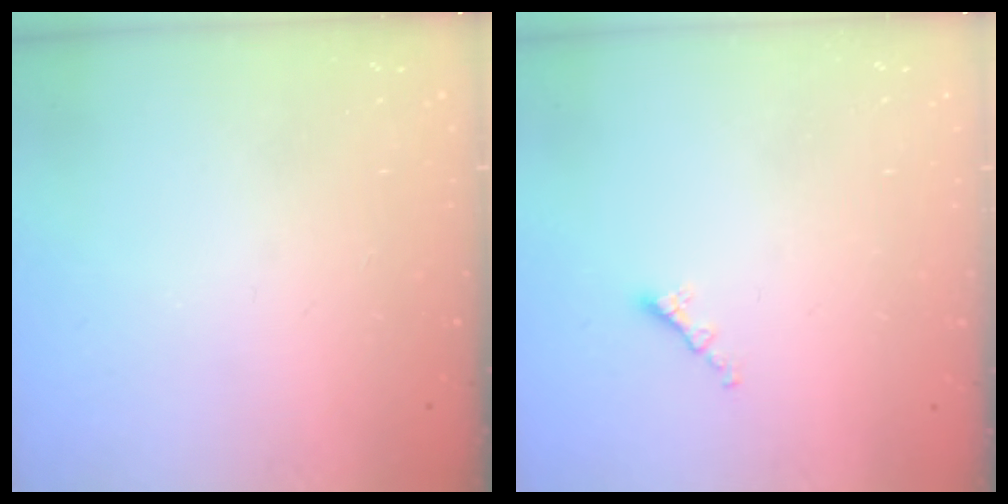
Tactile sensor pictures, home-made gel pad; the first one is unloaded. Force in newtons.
{"total": 1.4, "press": 1.2, "slide": 0.6}